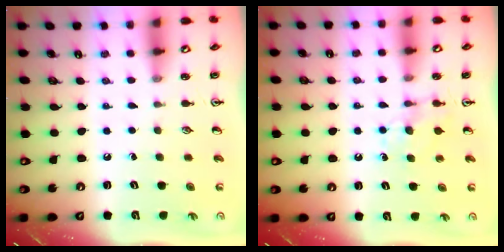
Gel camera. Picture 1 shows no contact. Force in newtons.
{"total": 4.7, "press": 4.7, "slide": 0.5}